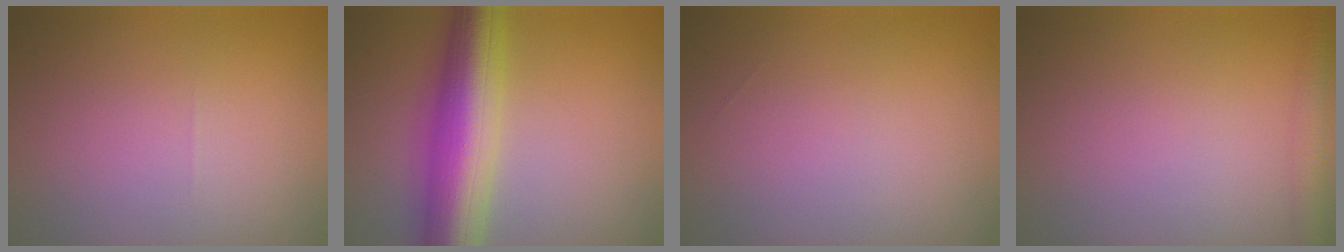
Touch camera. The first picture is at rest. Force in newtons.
{"total": 9.9, "press": 9.9, "slide": 0.2}
{"total": 0.0}
{"total": 2.4, "press": 2.4, "slide": 0.1}